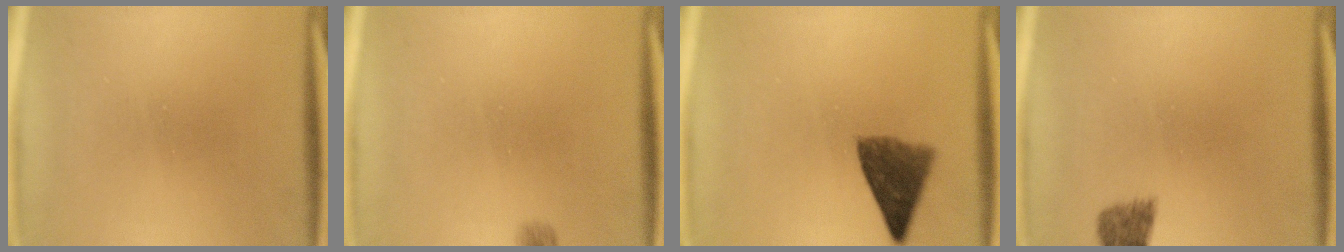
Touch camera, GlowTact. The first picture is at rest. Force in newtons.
{"total": 1.3}
{"total": 7.2}
{"total": 1.9}